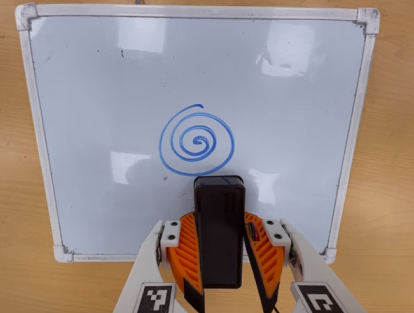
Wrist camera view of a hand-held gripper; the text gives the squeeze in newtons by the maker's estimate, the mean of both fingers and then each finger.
{"total": 8.4, "left": 7.3, "right": 9.5}